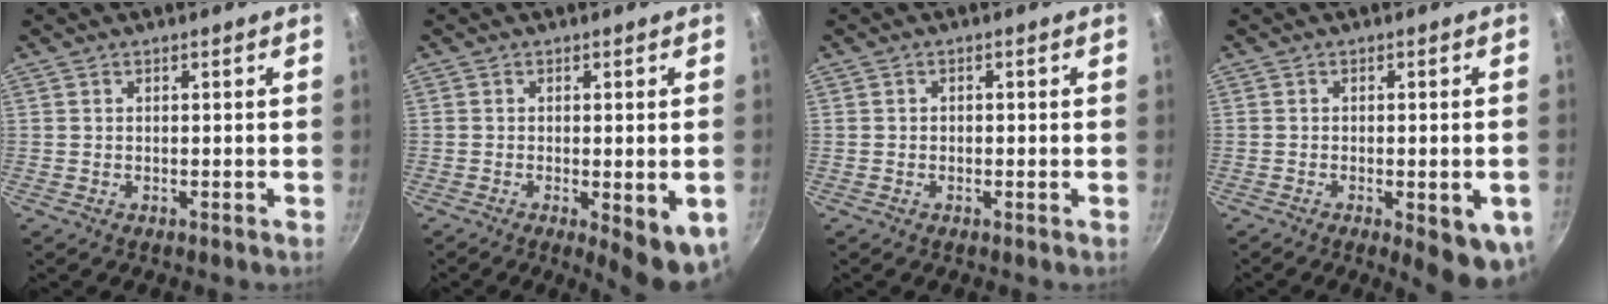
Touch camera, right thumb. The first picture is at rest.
{"total": 8.4, "force": [-2.4, 2.4, 7.7], "torque": [-0.084, -0.008, -0.023]}
{"total": 0.6, "force": [-0.3, 0.6, 0.2], "torque": [-0.004, 0.002, -0.005]}
{"total": 9.3, "force": [-3.3, 3.0, 8.2], "torque": [-0.079, 0.002, -0.038]}